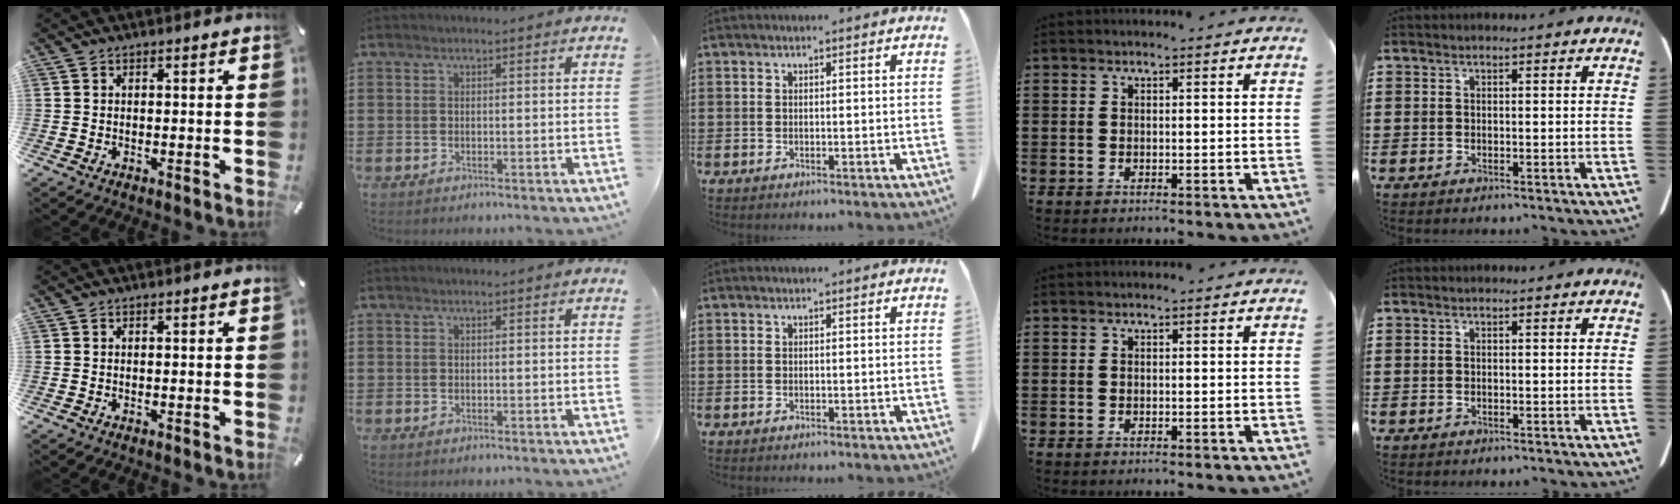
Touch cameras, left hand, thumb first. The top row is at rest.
{}